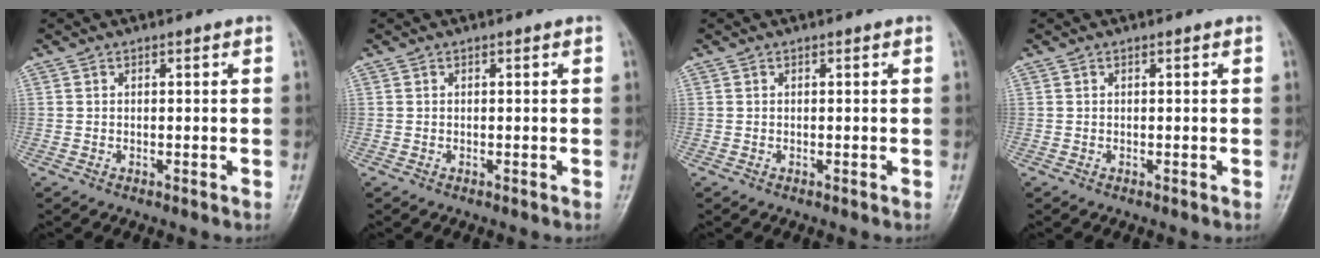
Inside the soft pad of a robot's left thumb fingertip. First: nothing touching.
{"total": 0.0}
{"total": 0.0}
{"total": 0.0}